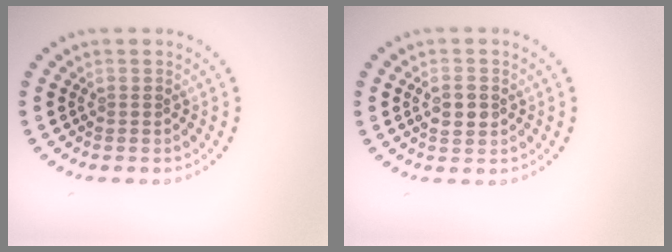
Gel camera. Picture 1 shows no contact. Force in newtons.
{"total": 2.1, "press": 2.1, "slide": 0.3}